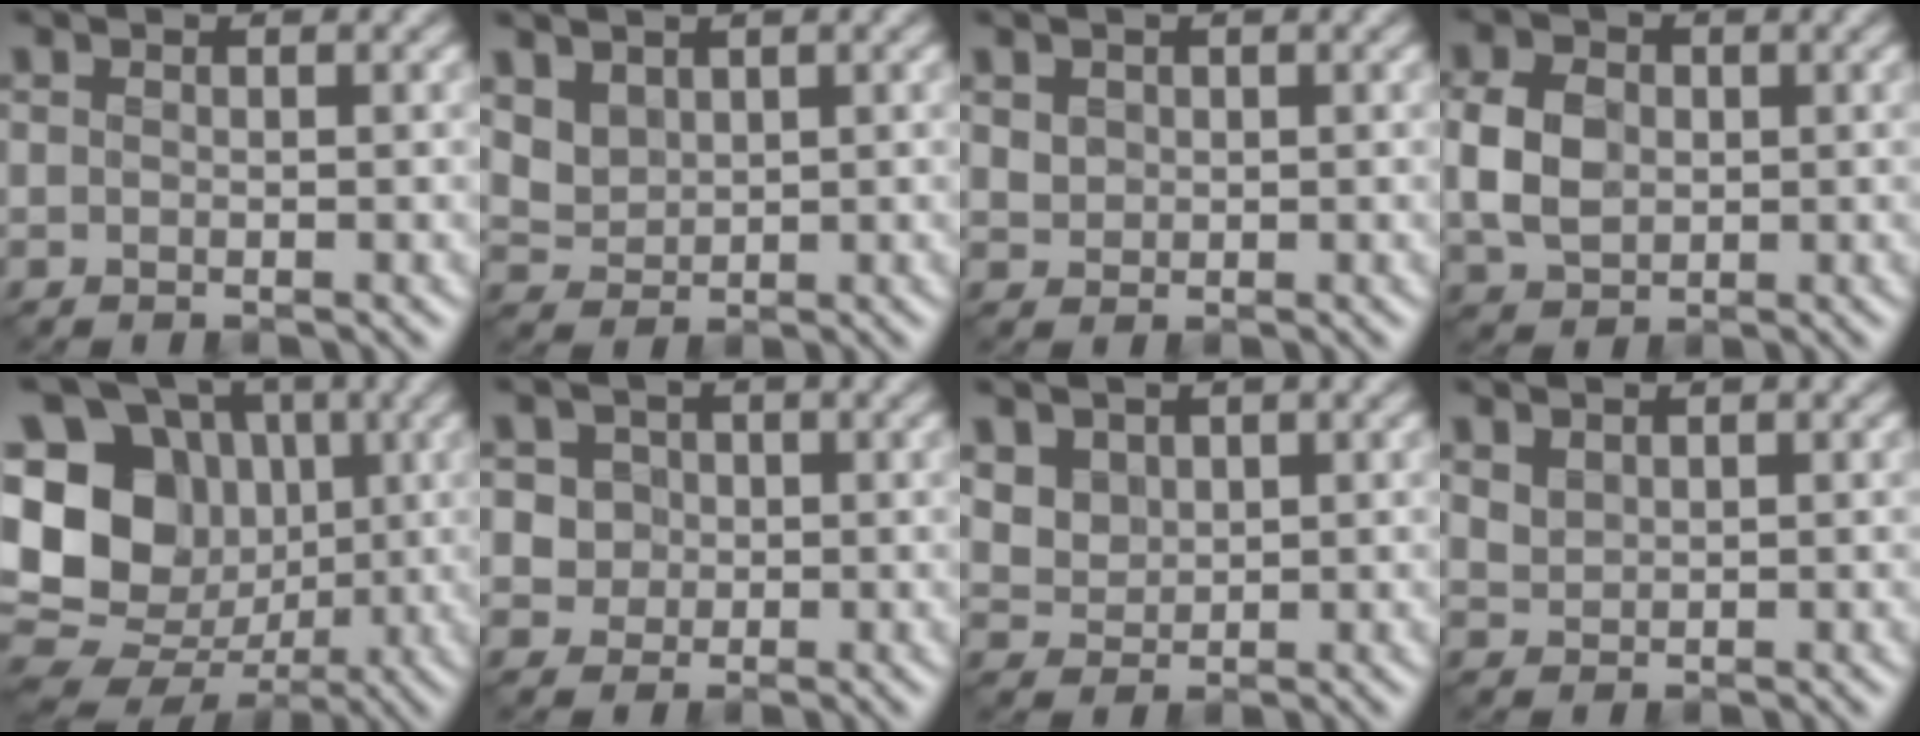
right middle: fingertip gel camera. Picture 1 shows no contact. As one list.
[{"total": 2.7, "force": [1.7, 1.8, 1.1], "torque": [-0.034, -0.007, 0.044]}, {"total": 1.3, "force": [0.6, 1.0, 0.4], "torque": [-0.008, -0.003, 0.017]}, {"total": 4.3, "force": [0.1, 3.4, 2.7], "torque": [-0.065, -0.003, 0.000]}, {"total": 16.7, "force": [1.1, 14.7, 7.8], "torque": [-0.185, 0.019, 0.009]}, {"total": 4.2, "force": [1.3, 3.7, 1.5], "torque": [-0.015, 0.016, 0.016]}, {"total": 3.7, "force": [2.2, 2.5, 1.5], "torque": [-0.052, 0.002, 0.059]}, {"total": 1.4, "force": [1.1, 0.7, 0.5], "torque": [-0.014, -0.001, 0.026]}]